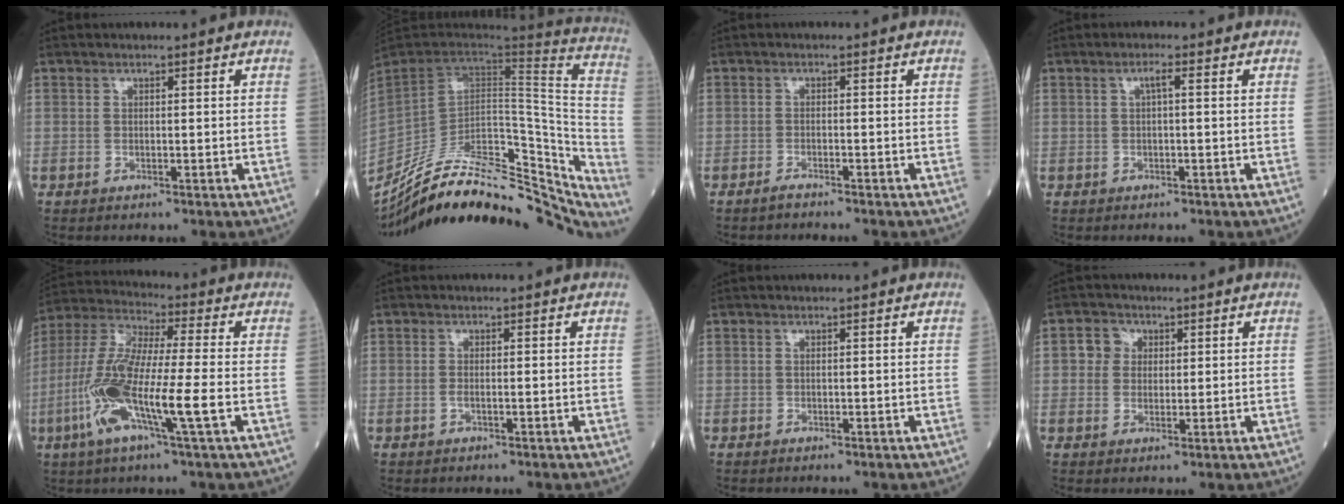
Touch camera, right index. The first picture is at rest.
{"total": 36.1, "force": [-30.3, 9.4, 17.2], "torque": [-0.245, -0.029, -0.428]}
{"total": 1.0, "force": [-0.9, -0.1, 0.4], "torque": [-0.015, -0.001, -0.018]}
{"total": 1.4, "force": [0.2, 0.1, 1.4], "torque": [-0.024, 0.004, 0.003]}
{"total": 14.9, "force": [-4.1, 1.0, 14.2], "torque": [-0.301, -0.012, -0.088]}
{"total": 0.9, "force": [-0.2, 0.3, 0.8], "torque": [-0.019, 0.000, -0.005]}
{"total": 0.0}
{"total": 3.3, "force": [0.8, 3.1, 0.9], "torque": [-0.013, 0.009, 0.011]}